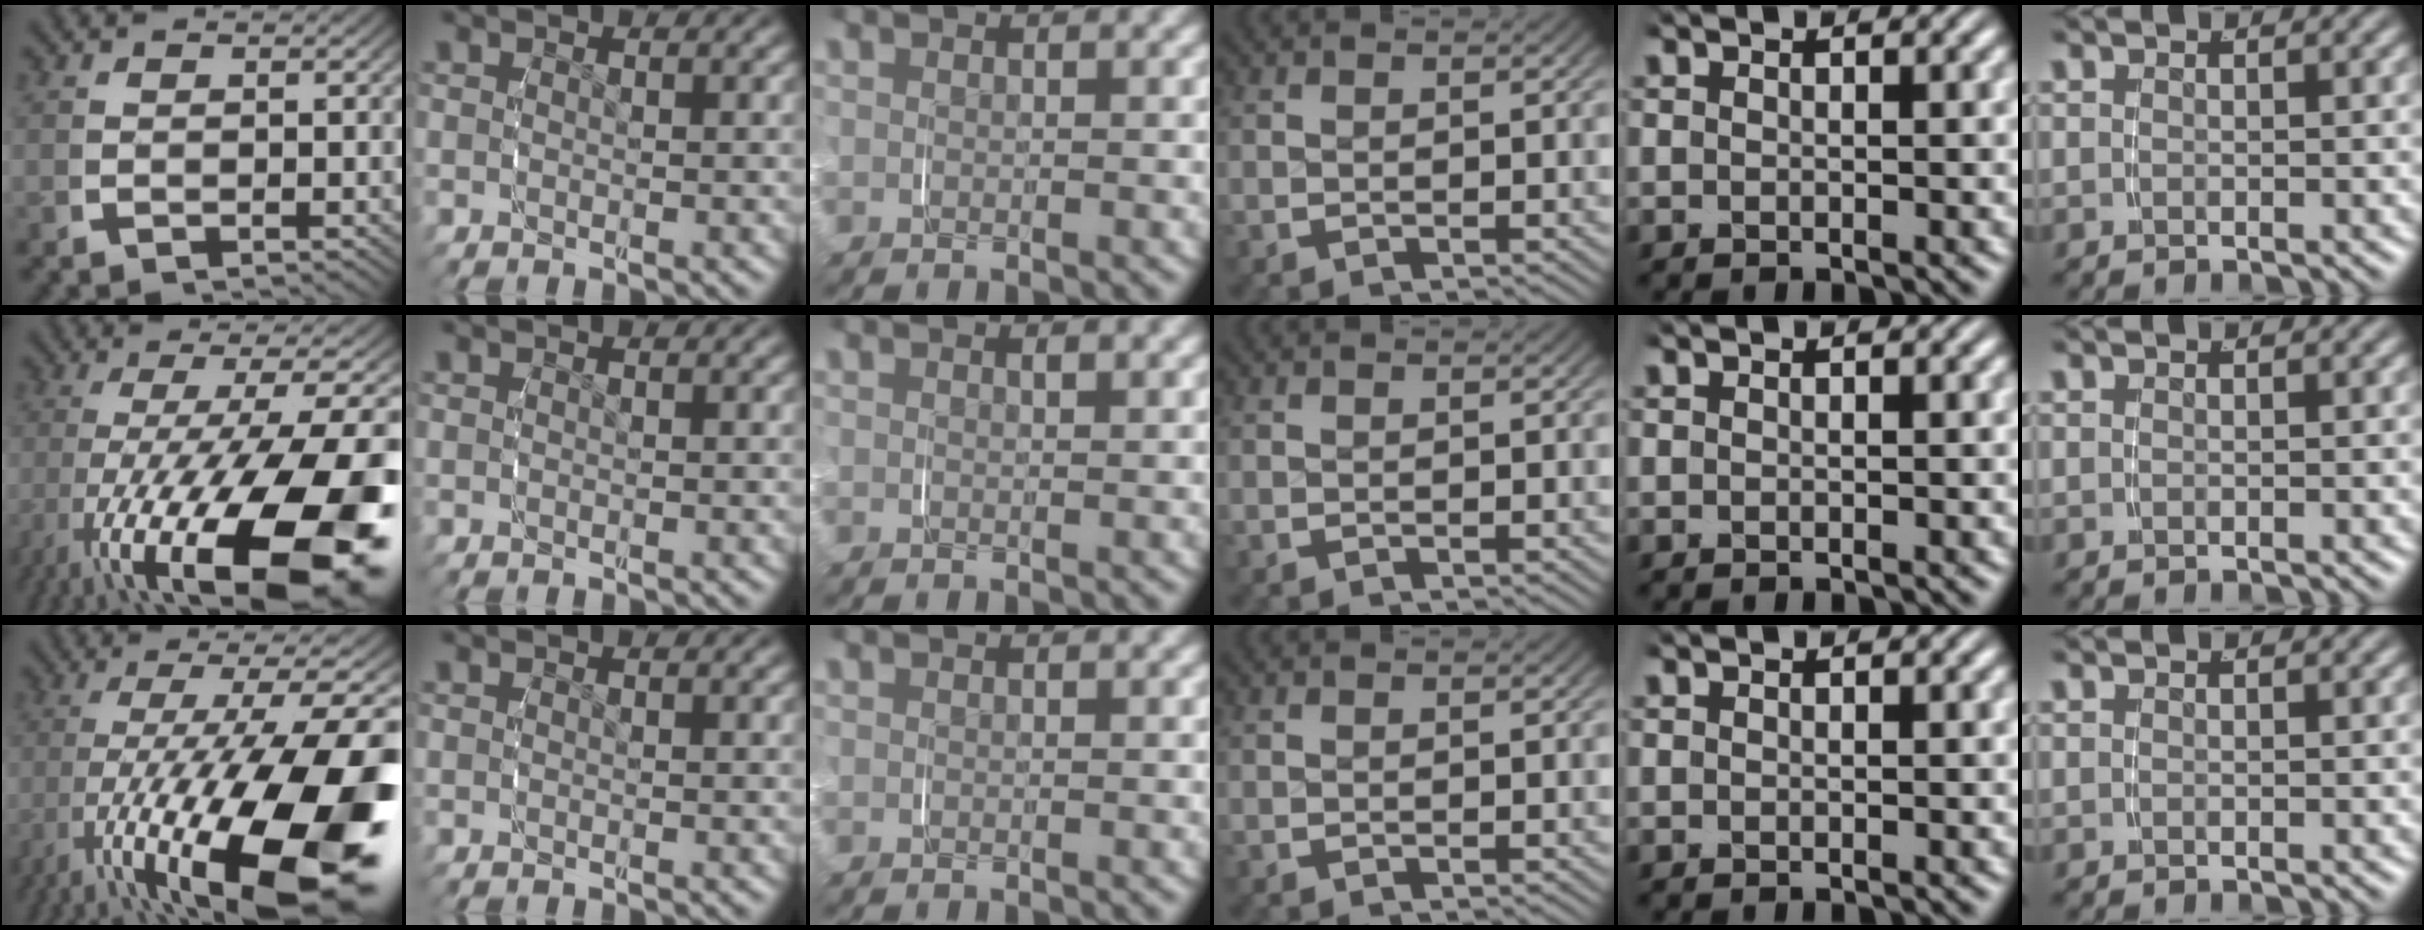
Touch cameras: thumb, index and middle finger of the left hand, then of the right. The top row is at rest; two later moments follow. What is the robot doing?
{"motion": "grasp_and_lifting", "object": "glasses case"}